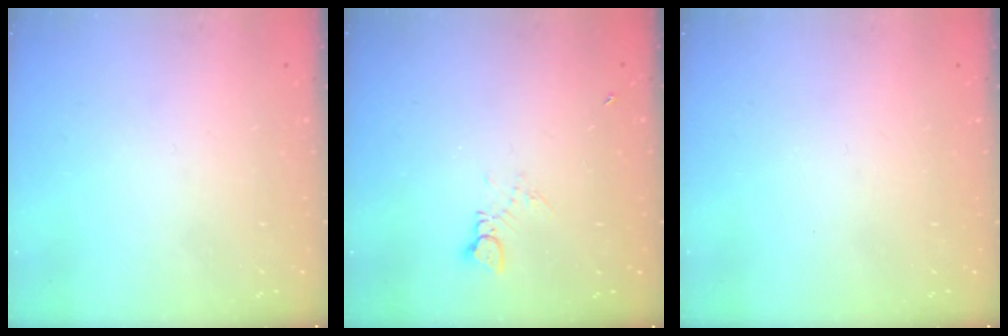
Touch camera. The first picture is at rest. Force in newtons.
{"total": 3.2, "press": 3.2, "slide": 0.4}
{"total": 0.0}